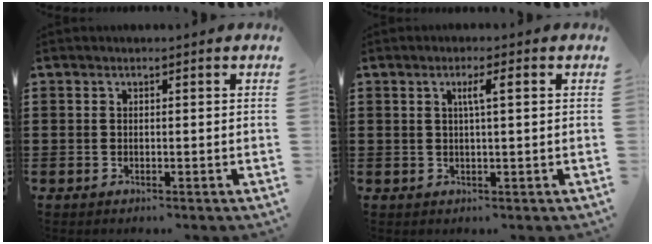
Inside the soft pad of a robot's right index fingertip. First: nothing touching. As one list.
[{"total": 2.7, "force": [0.7, 0.1, 2.6], "torque": [-0.051, 0.001, 0.008]}]